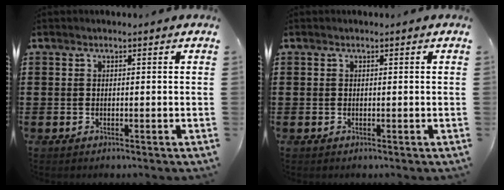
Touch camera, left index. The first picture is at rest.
{"total": 0.0}